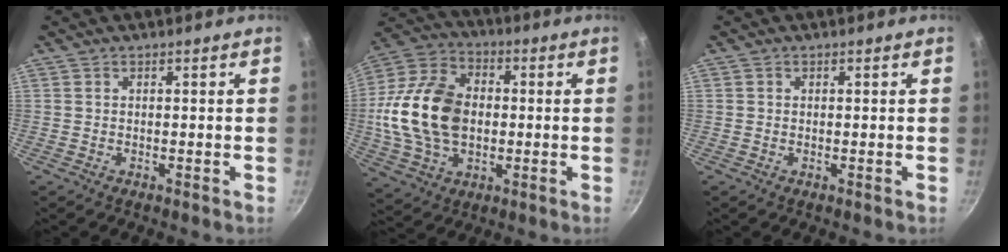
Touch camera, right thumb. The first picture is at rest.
{"total": 20.5, "force": [-0.2, 14.2, 14.8], "torque": [-0.267, 0.024, -0.006]}
{"total": 0.0}